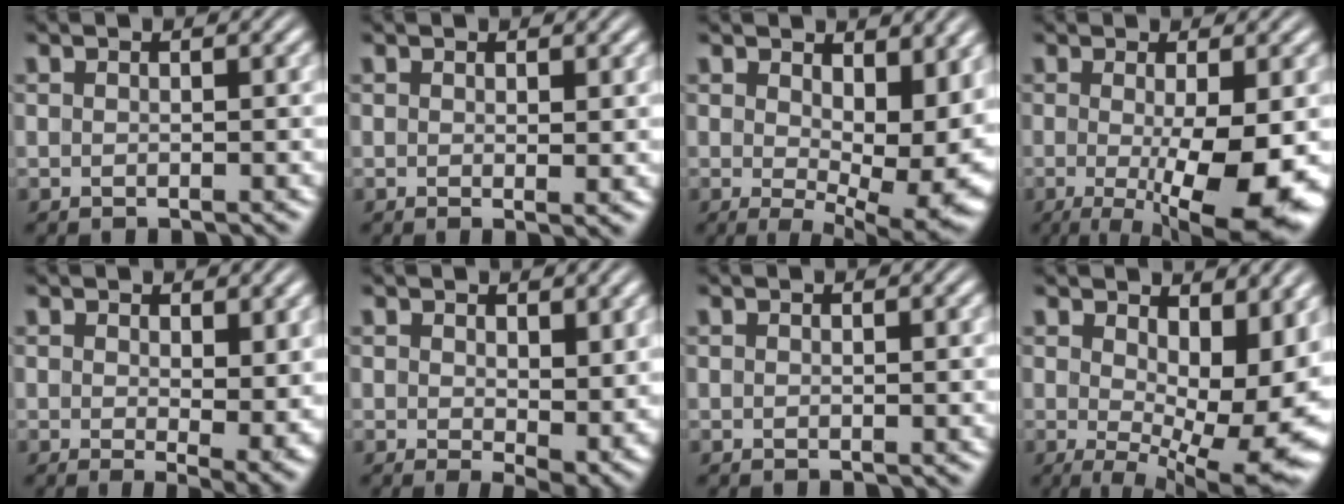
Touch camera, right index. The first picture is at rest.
{"total": 0.8, "force": [0.4, 0.0, 0.7], "torque": [-0.008, -0.006, 0.006]}
{"total": 6.2, "force": [0.6, 2.0, 5.9], "torque": [-0.064, -0.030, 0.023]}
{"total": 9.3, "force": [-2.1, 2.6, 8.7], "torque": [-0.125, -0.026, -0.019]}
{"total": 2.7, "force": [0.4, 0.6, 2.6], "torque": [-0.026, -0.018, 0.010]}
{"total": 2.6, "force": [0.5, 0.8, 2.5], "torque": [-0.028, -0.020, 0.015]}
{"total": 0.0}
{"total": 7.9, "force": [0.3, 2.5, 7.5], "torque": [-0.079, -0.028, 0.021]}